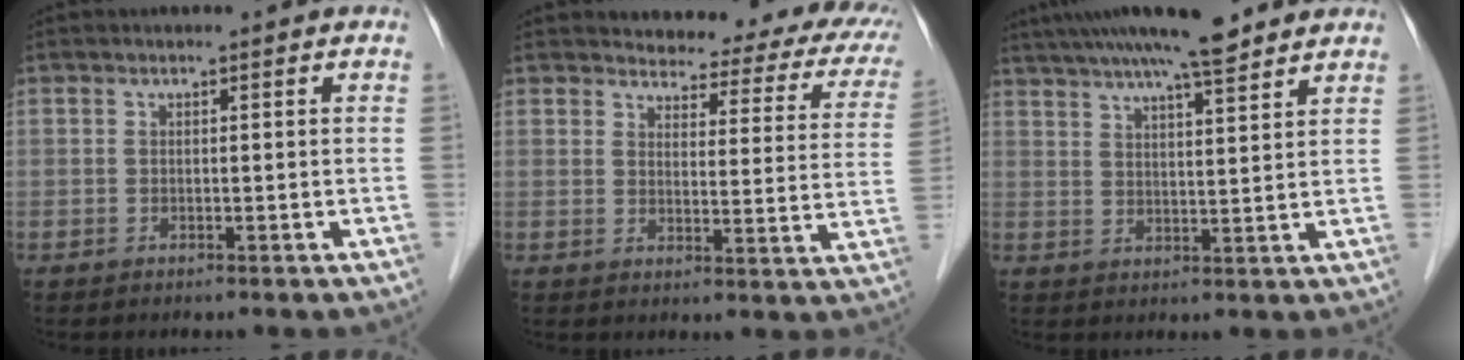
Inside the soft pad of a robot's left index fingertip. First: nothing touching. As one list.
[{"total": 15.6, "force": [13.4, 4.9, 6.5], "torque": [-0.045, -0.026, 0.124]}, {"total": 13.3, "force": [11.0, 1.1, 7.4], "torque": [-0.125, 0.029, 0.166]}]